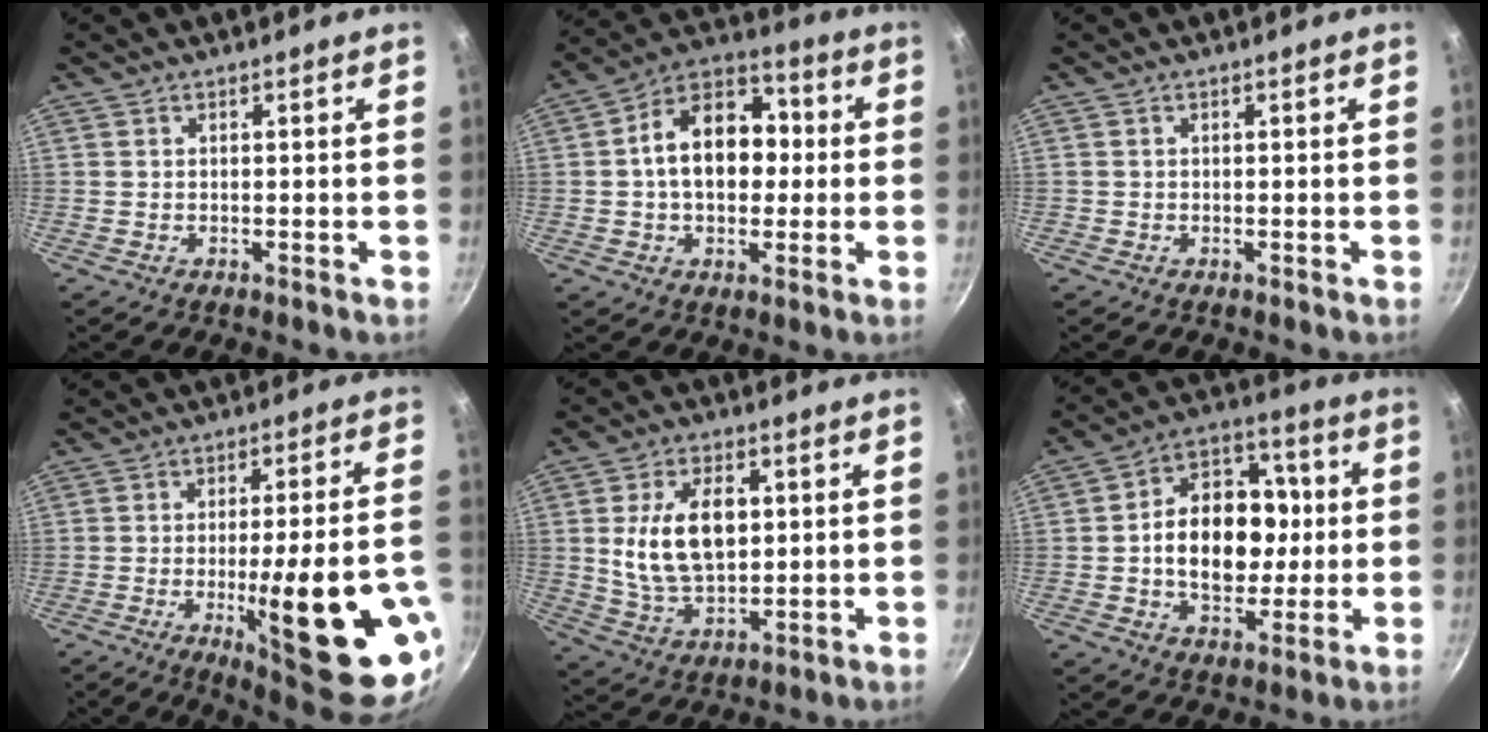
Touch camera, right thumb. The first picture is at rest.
{"total": 15.8, "force": [0.7, 11.0, 11.3], "torque": [-0.136, 0.033, -0.007]}
{"total": 0.0}
{"total": 23.9, "force": [-7.2, 5.3, 22.1], "torque": [-0.278, 0.013, -0.088]}
{"total": 14.2, "force": [2.0, 8.6, 11.1], "torque": [-0.173, -0.006, 0.040]}
{"total": 17.8, "force": [-0.3, 12.9, 12.2], "torque": [-0.143, 0.031, -0.012]}